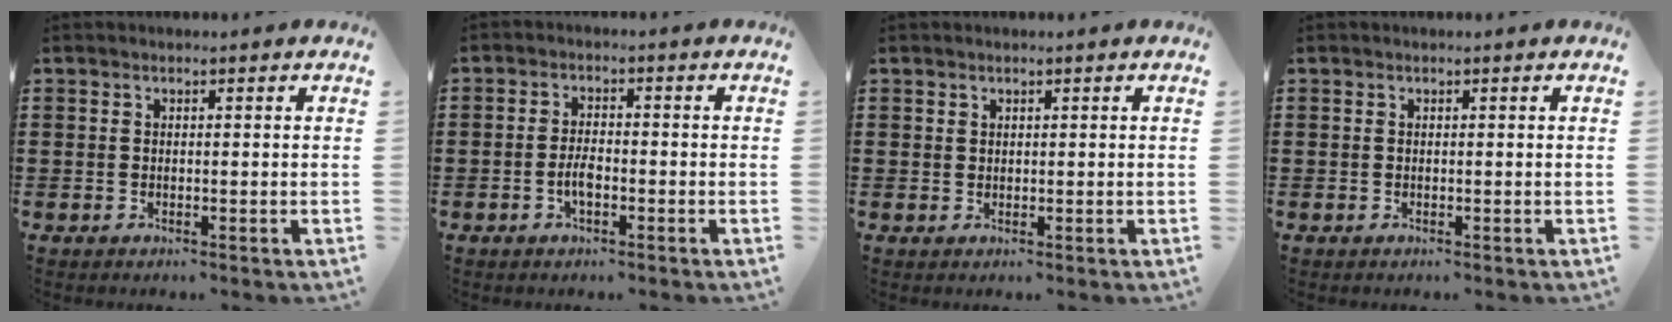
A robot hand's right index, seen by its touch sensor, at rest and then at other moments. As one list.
[{"total": 3.1, "force": [-1.1, 1.3, 2.6], "torque": [-0.063, -0.001, -0.025]}, {"total": 0.7, "force": [0.5, 0.5, 0.1], "torque": [-0.003, 0.001, 0.011]}, {"total": 0.0}]